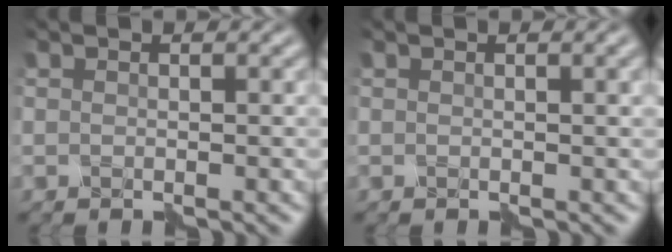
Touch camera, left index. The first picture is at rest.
{"total": 1.1, "force": [0.4, 0.2, 1.0], "torque": [-0.014, 0.002, 0.002]}